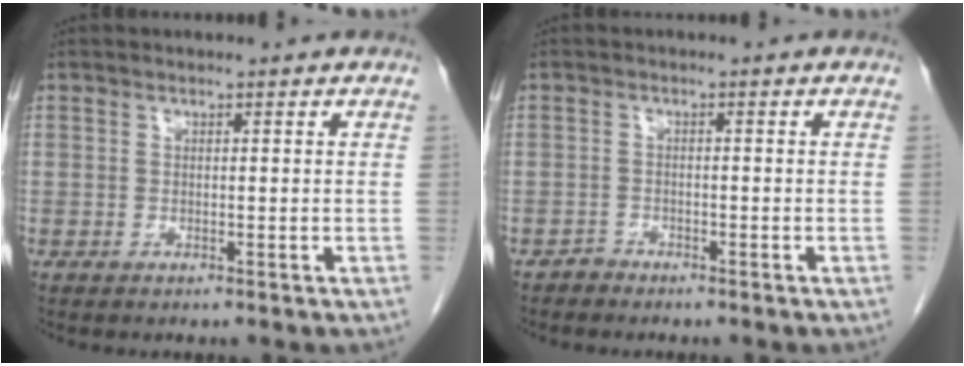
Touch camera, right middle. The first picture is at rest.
{"total": 1.0, "force": [-0.9, 0.3, -0.2], "torque": [0.005, 0.001, -0.020]}